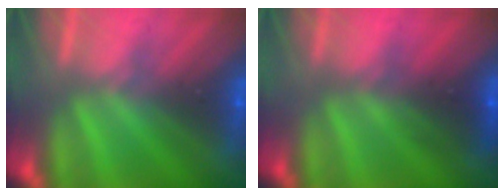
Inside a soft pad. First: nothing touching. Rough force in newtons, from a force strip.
{"total": 2.7}